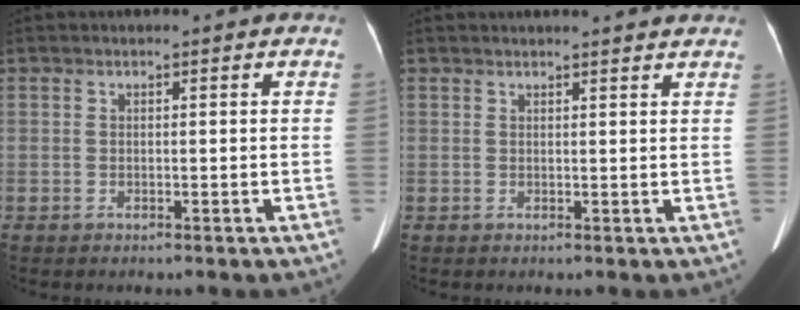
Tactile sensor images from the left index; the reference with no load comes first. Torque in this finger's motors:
{"motor_torque": [0.16, -0.29, 0.03, 0.00]}